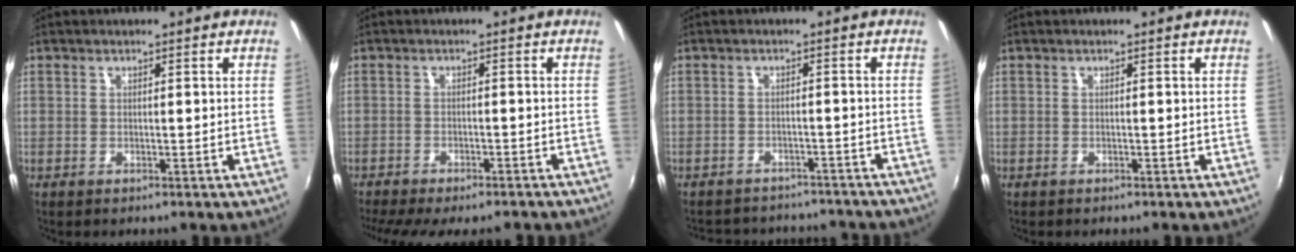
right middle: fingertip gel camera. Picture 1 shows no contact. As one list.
[{"total": 10.4, "force": [-8.8, 2.2, 4.9], "torque": [-0.107, -0.032, -0.132]}, {"total": 15.5, "force": [-13.5, 5.4, 5.2], "torque": [-0.108, 0.005, -0.164]}, {"total": 0.0}]